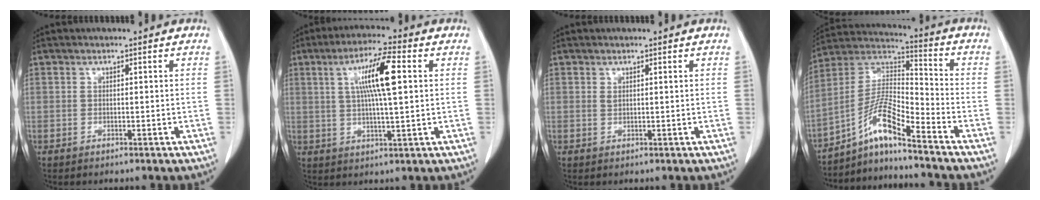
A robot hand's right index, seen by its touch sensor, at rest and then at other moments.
{"total": 9.8, "force": [2.4, 0.8, 9.5], "torque": [-0.175, 0.009, 0.041]}
{"total": 0.6, "force": [0.4, 0.1, 0.5], "torque": [-0.015, -0.001, 0.010]}
{"total": 10.2, "force": [-7.2, 0.2, 7.2], "torque": [-0.151, 0.014, -0.134]}